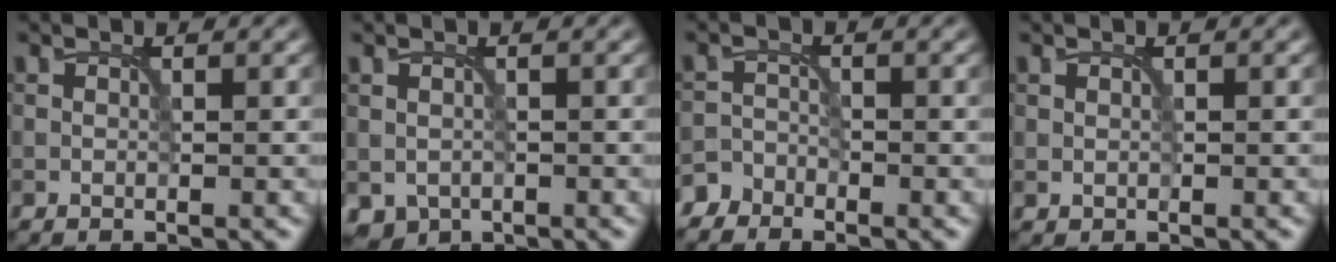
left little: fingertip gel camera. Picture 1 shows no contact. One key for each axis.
{"total": 0.9, "fx": -0.3, "fy": 0.8, "fz": 0.3, "tx": -0.007, "ty": -0.007, "tz": -0.004}
{"total": 2.7, "fx": -2.5, "fy": 1.0, "fz": -0.1, "tx": 0.001, "ty": 0.001, "tz": -0.050}
{"total": 0.0}